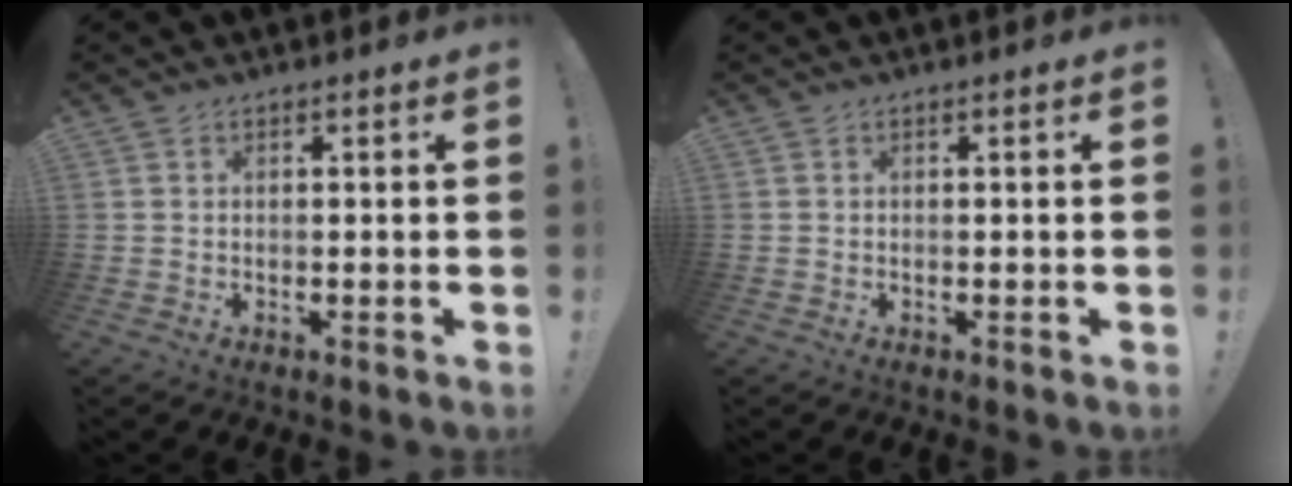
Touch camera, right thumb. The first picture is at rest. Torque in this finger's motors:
{"motor_torque": [-0.01, 0.00, 0.01, -0.04, 0.02]}